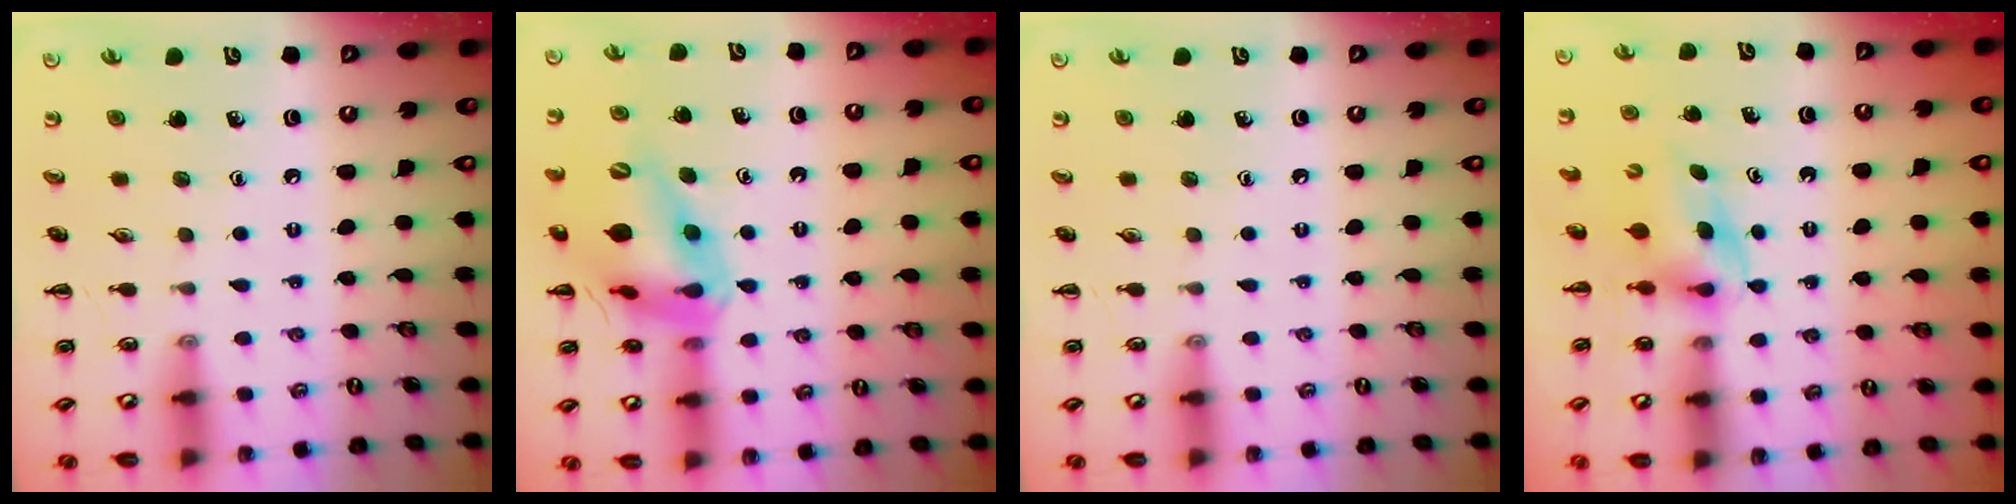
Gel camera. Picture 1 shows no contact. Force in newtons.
{"total": 18.7, "press": 18.4, "slide": 3.0}
{"total": 0.0}
{"total": 4.0, "press": 3.9, "slide": 0.7}